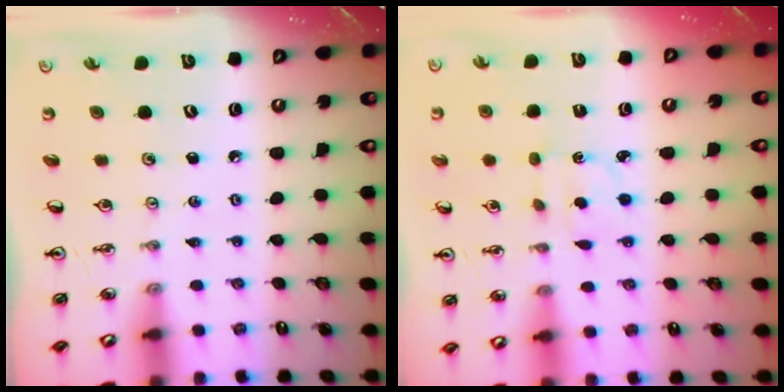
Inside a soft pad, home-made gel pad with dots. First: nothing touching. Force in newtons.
{"total": 2.7, "press": 2.6, "slide": 0.5}